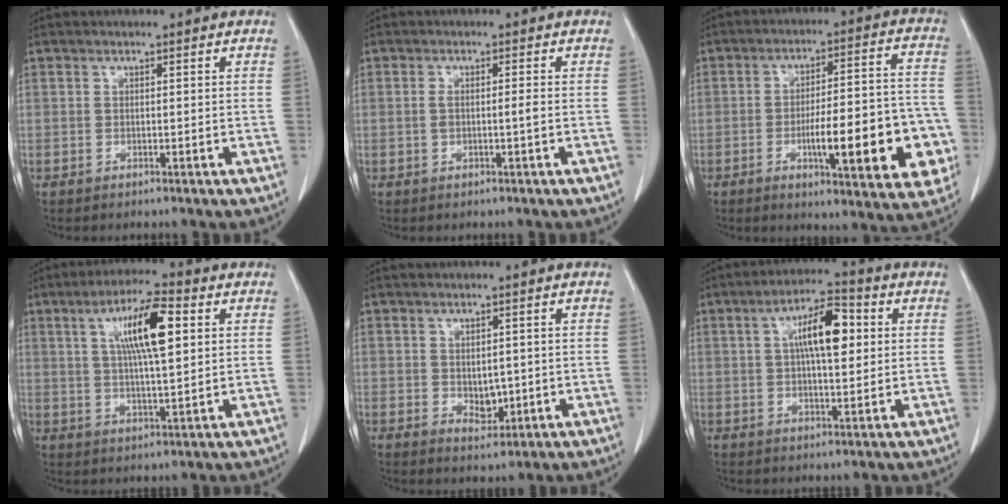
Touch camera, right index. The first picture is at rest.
{"total": 1.8, "force": [-0.3, 0.1, 1.8], "torque": [-0.036, 0.001, -0.004]}
{"total": 17.7, "force": [-5.2, 3.9, 16.5], "torque": [-0.193, 0.021, -0.061]}
{"total": 10.6, "force": [3.2, 1.8, 9.9], "torque": [-0.177, 0.013, 0.055]}
{"total": 3.1, "force": [-0.1, 2.1, 2.4], "torque": [-0.034, -0.007, 0.009]}
{"total": 9.3, "force": [2.1, 2.7, 8.7], "torque": [-0.153, 0.020, 0.033]}